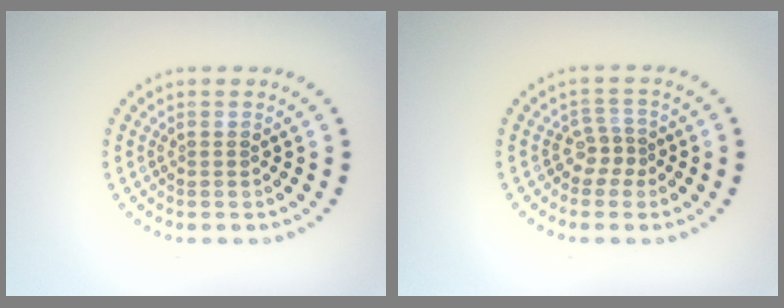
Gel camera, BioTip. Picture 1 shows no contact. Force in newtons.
{"total": 1.8, "press": 1.3, "slide": 1.3}